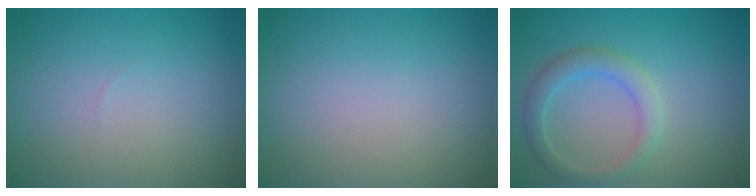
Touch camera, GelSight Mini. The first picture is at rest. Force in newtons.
{"total": 0.0}
{"total": 2.8, "press": 2.8, "slide": 0.1}